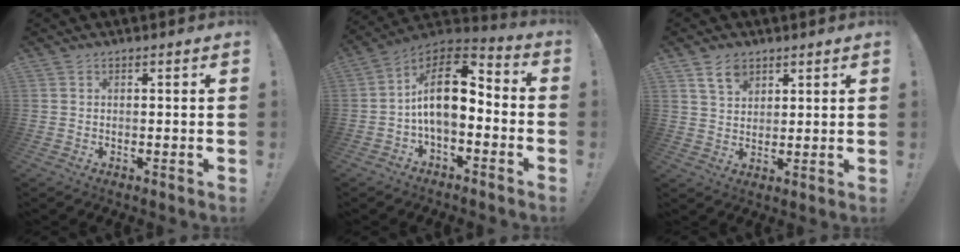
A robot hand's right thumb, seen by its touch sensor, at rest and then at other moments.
{"total": 13.9, "force": [0.5, 7.2, 11.8], "torque": [-0.206, 0.007, 0.012]}
{"total": 6.3, "force": [4.0, 3.9, 3.0], "torque": [-0.050, -0.012, 0.075]}